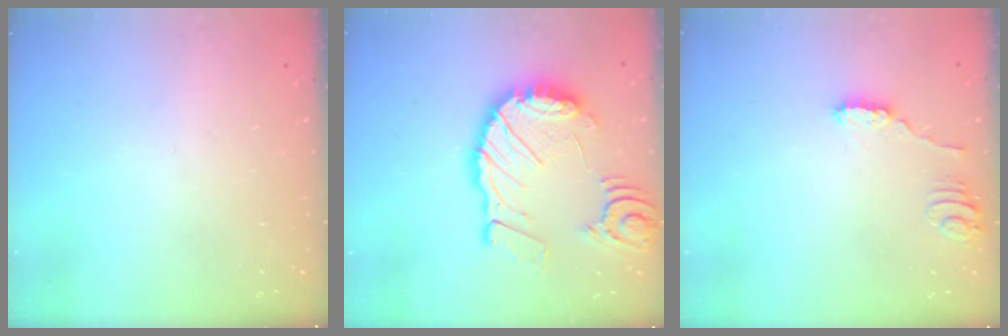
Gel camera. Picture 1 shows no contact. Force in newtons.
{"total": 17.6, "press": 17.5, "slide": 2.2}
{"total": 1.6, "press": 1.5, "slide": 0.1}